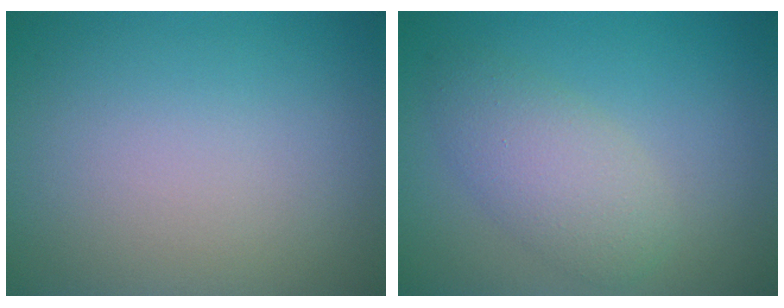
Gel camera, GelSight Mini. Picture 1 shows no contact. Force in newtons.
{"total": 3.7, "press": 3.7, "slide": 0.2}